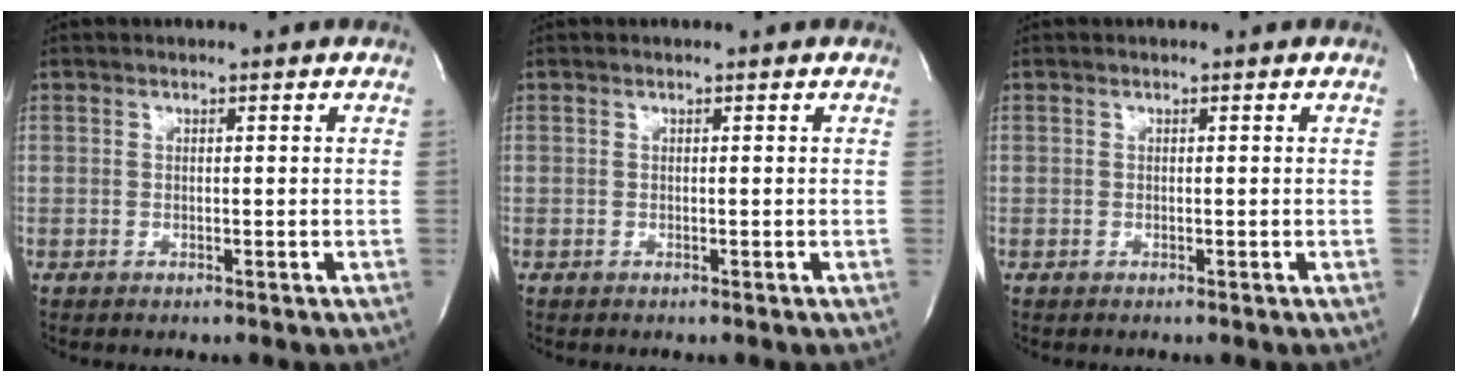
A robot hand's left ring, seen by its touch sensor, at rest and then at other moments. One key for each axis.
{"total": 0.0}
{"total": 0.0}